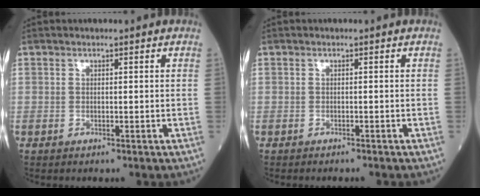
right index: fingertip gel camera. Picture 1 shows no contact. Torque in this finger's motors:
{"motor_torque": [-0.08, -0.18, 0.08, 0.01]}